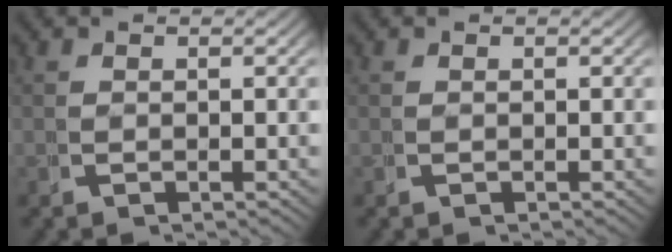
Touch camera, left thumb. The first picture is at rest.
{"total": 0.0}